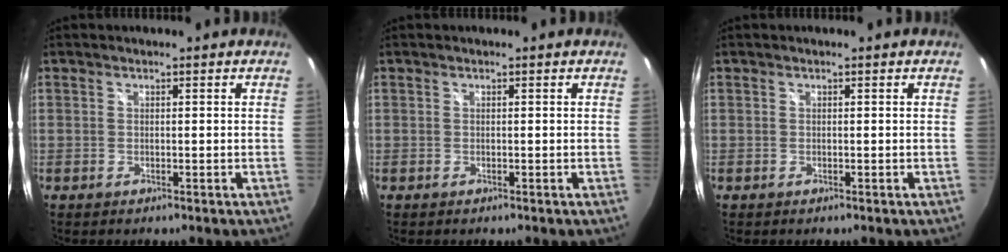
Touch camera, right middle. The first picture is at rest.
{"total": 0.0}
{"total": 0.0}